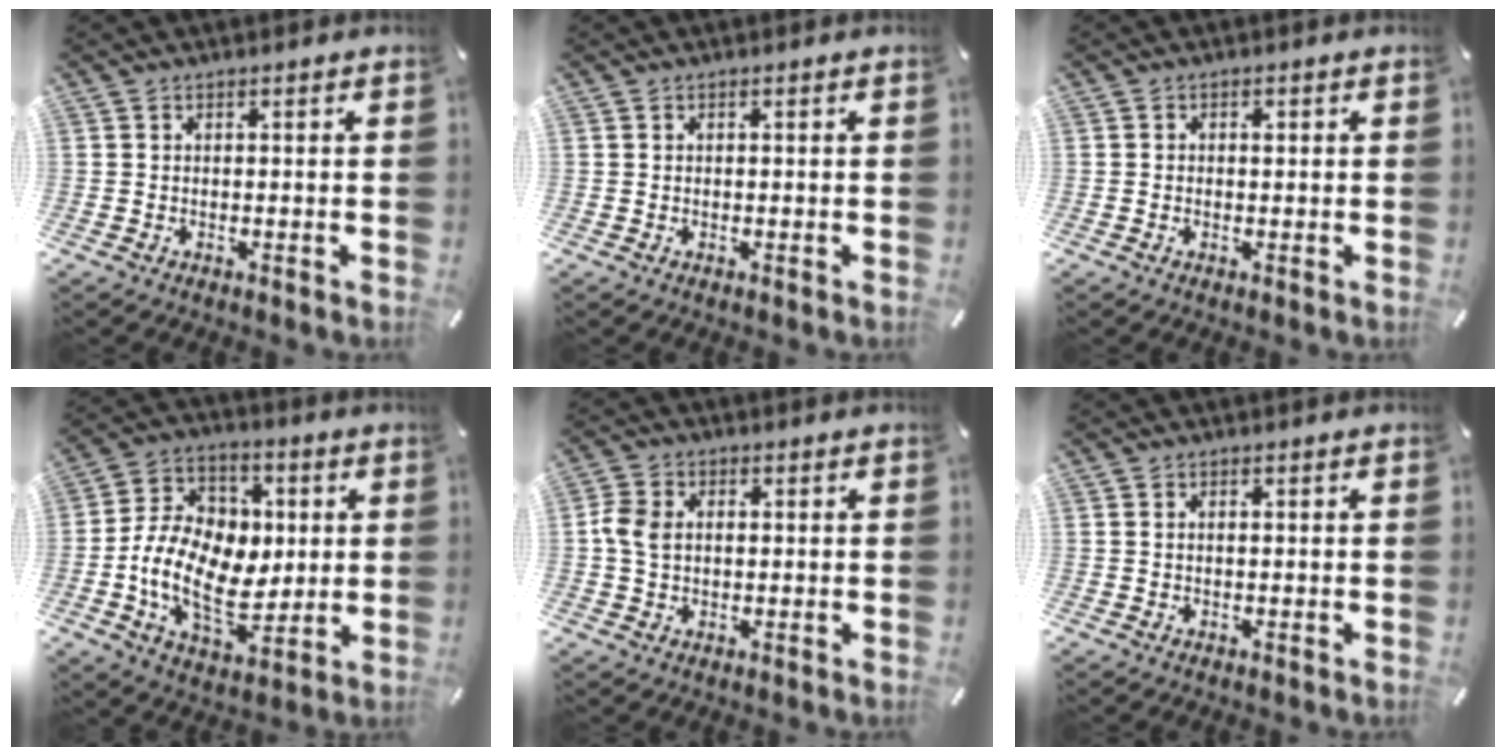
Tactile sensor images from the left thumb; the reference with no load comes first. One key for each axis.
{"total": 0.0}
{"total": 1.0, "fx": -0.1, "fy": 0.8, "fz": 0.6, "tx": -0.004, "ty": 0.001, "tz": -0.004}
{"total": 16.4, "fx": -1.7, "fy": 12.1, "fz": 11.0, "tx": -0.234, "ty": 0.008, "tz": -0.028}
{"total": 5.0, "fx": 0.4, "fy": 3.9, "fz": 3.2, "tx": -0.076, "ty": 0.006, "tz": 0.003}
{"total": 0.7, "fx": 0.0, "fy": 0.3, "fz": 0.7, "tx": -0.014, "ty": 0.003, "tz": -0.001}